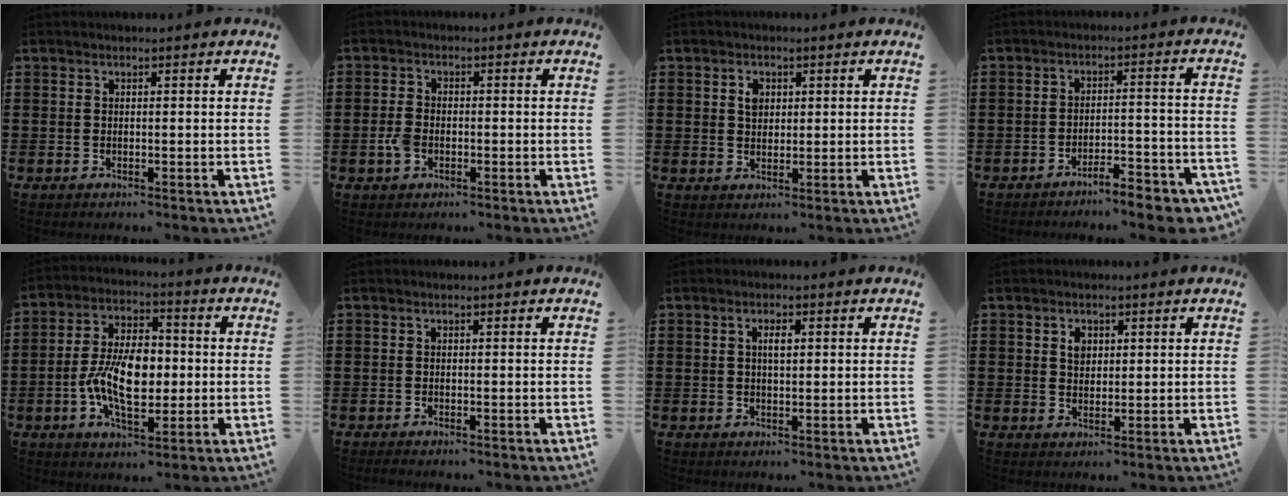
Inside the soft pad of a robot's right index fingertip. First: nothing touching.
{"total": 3.0, "force": [-1.2, 1.8, 2.1], "torque": [-0.059, -0.006, -0.027]}
{"total": 2.2, "force": [0.8, 1.6, 1.3], "torque": [-0.030, 0.007, 0.014]}
{"total": 5.1, "force": [-4.8, 0.4, 1.7], "torque": [-0.028, 0.000, -0.093]}
{"total": 10.1, "force": [-1.3, 5.7, 8.2], "torque": [-0.172, 0.004, -0.031]}
{"total": 0.5, "force": [-0.5, -0.1, 0.1], "torque": [-0.002, -0.005, -0.009]}
{"total": 1.9, "force": [0.4, 0.7, 1.8], "torque": [-0.036, 0.005, 0.006]}
{"total": 2.2, "force": [0.9, 1.4, 1.4], "torque": [-0.031, 0.006, 0.016]}